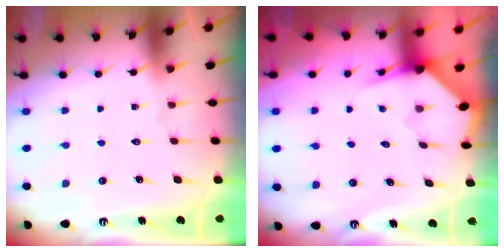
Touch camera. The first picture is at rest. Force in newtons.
{"total": 3.2, "press": 3.2, "slide": 0.3}